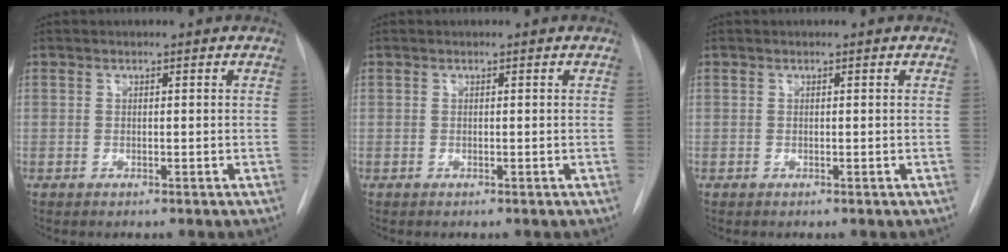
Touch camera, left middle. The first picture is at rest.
{"total": 0.0}
{"total": 0.0}